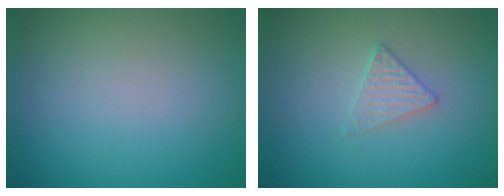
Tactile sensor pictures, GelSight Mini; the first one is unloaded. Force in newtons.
{"total": 1.8, "press": 1.8, "slide": 0.3}